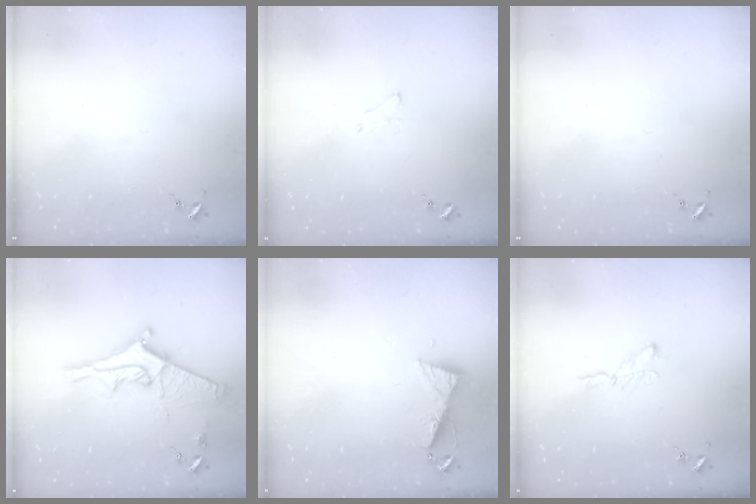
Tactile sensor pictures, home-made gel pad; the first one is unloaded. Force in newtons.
{"total": 3.6, "press": 3.6, "slide": 0.4}
{"total": 0.0}
{"total": 14.1, "press": 14.1, "slide": 1.1}
{"total": 6.0, "press": 5.9, "slide": 0.7}
{"total": 3.9, "press": 3.8, "slide": 0.4}